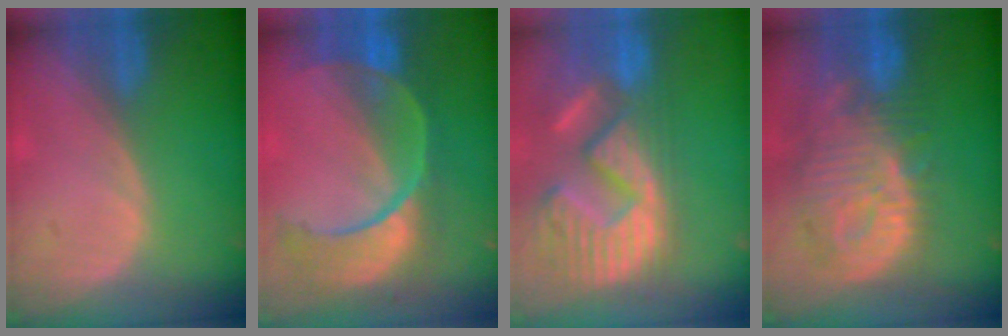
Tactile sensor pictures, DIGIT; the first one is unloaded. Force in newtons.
{"total": 11.2, "press": 9.4, "slide": 6.1}
{"total": 15.4, "press": 12.6, "slide": 8.8}
{"total": 13.3, "press": 11.5, "slide": 6.5}